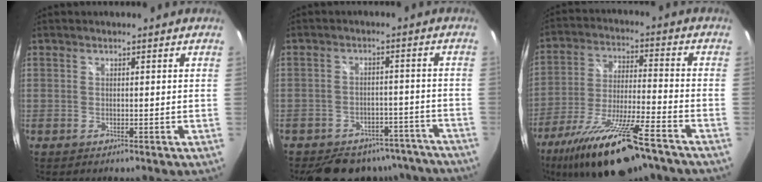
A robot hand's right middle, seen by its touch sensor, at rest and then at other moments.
{"total": 16.2, "force": [-13.6, 7.5, 4.8], "torque": [-0.102, 0.031, -0.157]}
{"total": 19.6, "force": [-14.3, 3.4, 13.0], "torque": [-0.256, -0.038, -0.247]}